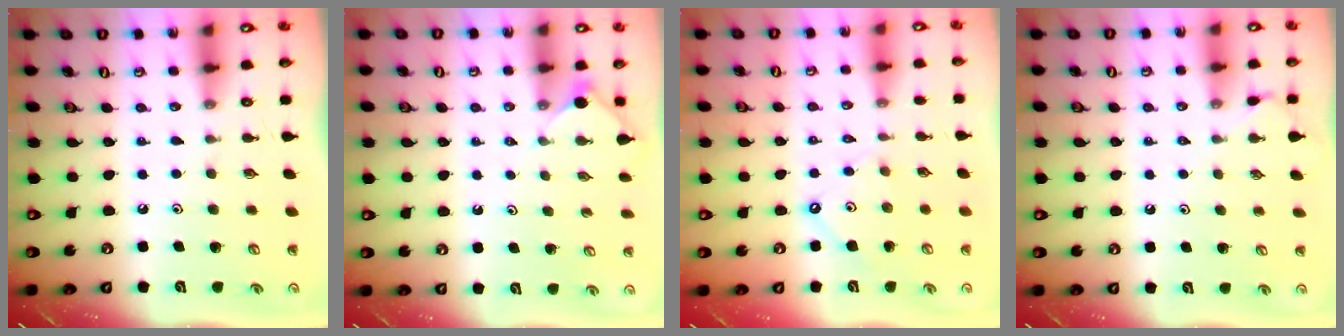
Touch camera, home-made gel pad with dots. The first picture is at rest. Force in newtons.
{"total": 2.9, "press": 2.8, "slide": 0.5}
{"total": 4.1, "press": 4.1, "slide": 0.6}
{"total": 3.2, "press": 3.2, "slide": 0.5}